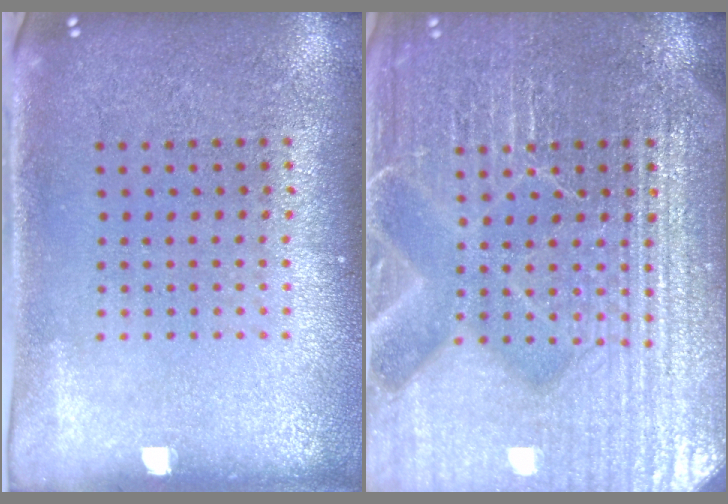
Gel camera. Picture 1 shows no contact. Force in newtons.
{"total": 7.6, "press": 7.5, "slide": 1.0}